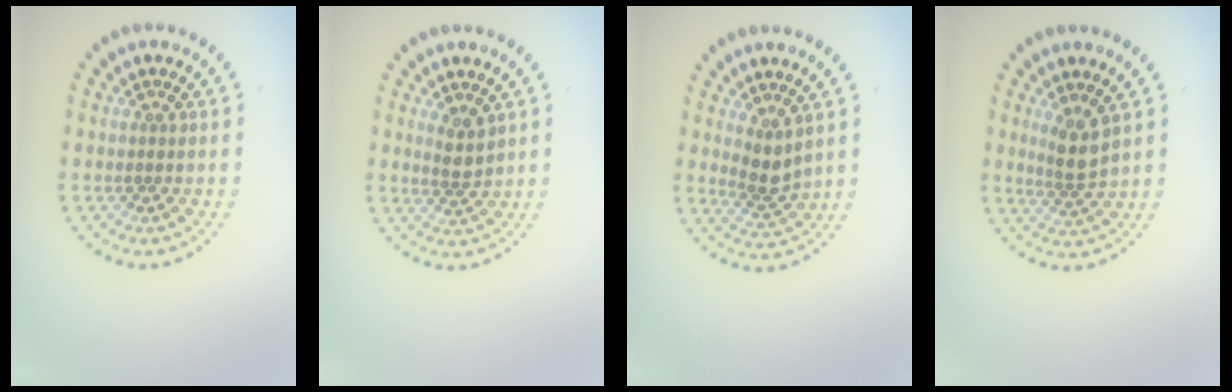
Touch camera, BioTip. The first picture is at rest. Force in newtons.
{"total": 1.8, "press": 1.4, "slide": 1.1}
{"total": 2.3, "press": 1.9, "slide": 1.3}
{"total": 2.5, "press": 1.9, "slide": 1.5}